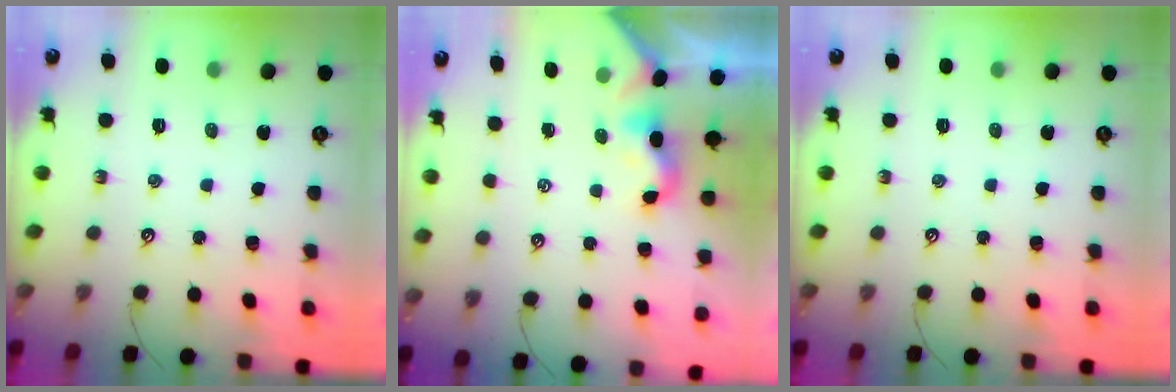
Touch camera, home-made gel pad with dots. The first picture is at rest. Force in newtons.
{"total": 2.0, "press": 2.0, "slide": 0.5}
{"total": 0.0}